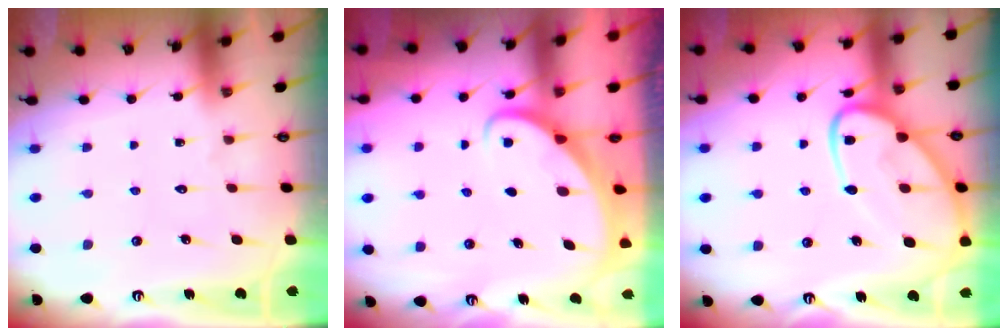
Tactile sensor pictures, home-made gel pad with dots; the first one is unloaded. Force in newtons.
{"total": 2.4, "press": 2.4, "slide": 0.2}
{"total": 15.0, "press": 14.9, "slide": 1.4}